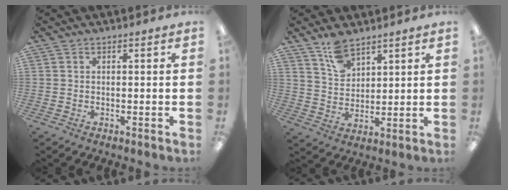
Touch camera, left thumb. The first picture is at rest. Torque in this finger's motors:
{"motor_torque": [0.24, 0.17, -0.08, -0.09, 0.02]}